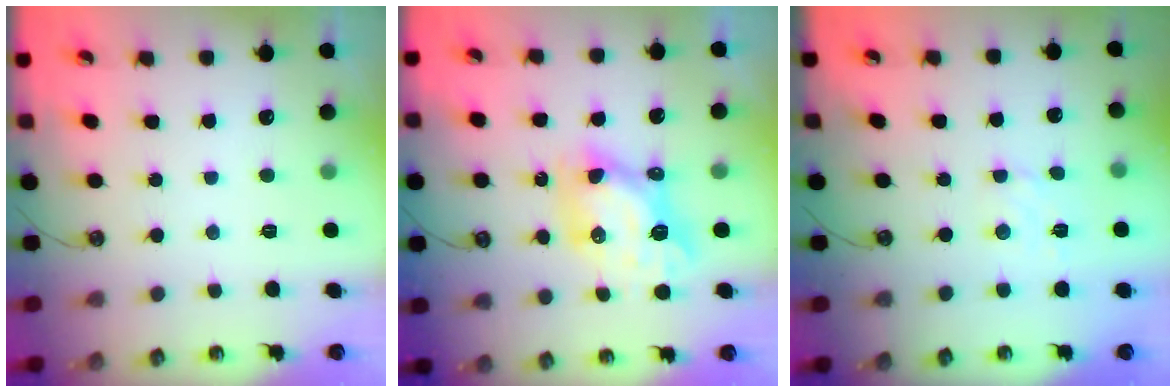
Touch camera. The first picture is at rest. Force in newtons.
{"total": 8.7, "press": 8.6, "slide": 0.9}
{"total": 2.8, "press": 2.7, "slide": 0.4}